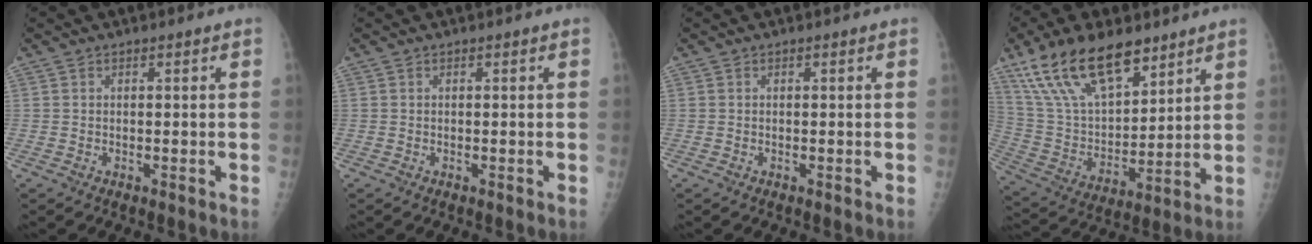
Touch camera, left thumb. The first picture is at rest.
{"total": 0.0}
{"total": 0.0}
{"total": 20.0, "force": [13.3, 8.8, 12.1], "torque": [-0.188, -0.050, 0.258]}